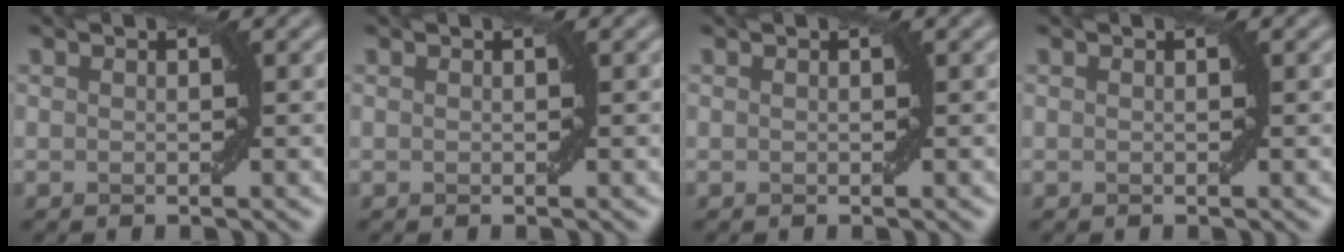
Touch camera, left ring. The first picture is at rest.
{"total": 0.0}
{"total": 0.0}
{"total": 0.0}